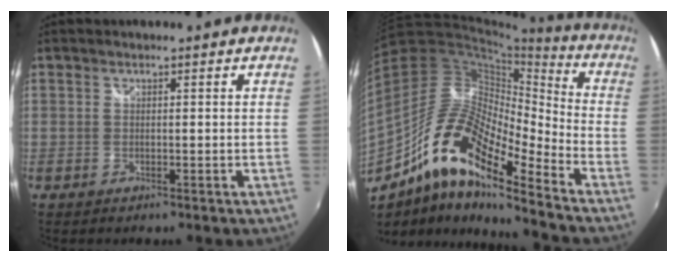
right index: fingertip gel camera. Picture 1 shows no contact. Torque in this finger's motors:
{"motor_torque": [0.51, -0.67, 0.83, 0.21]}